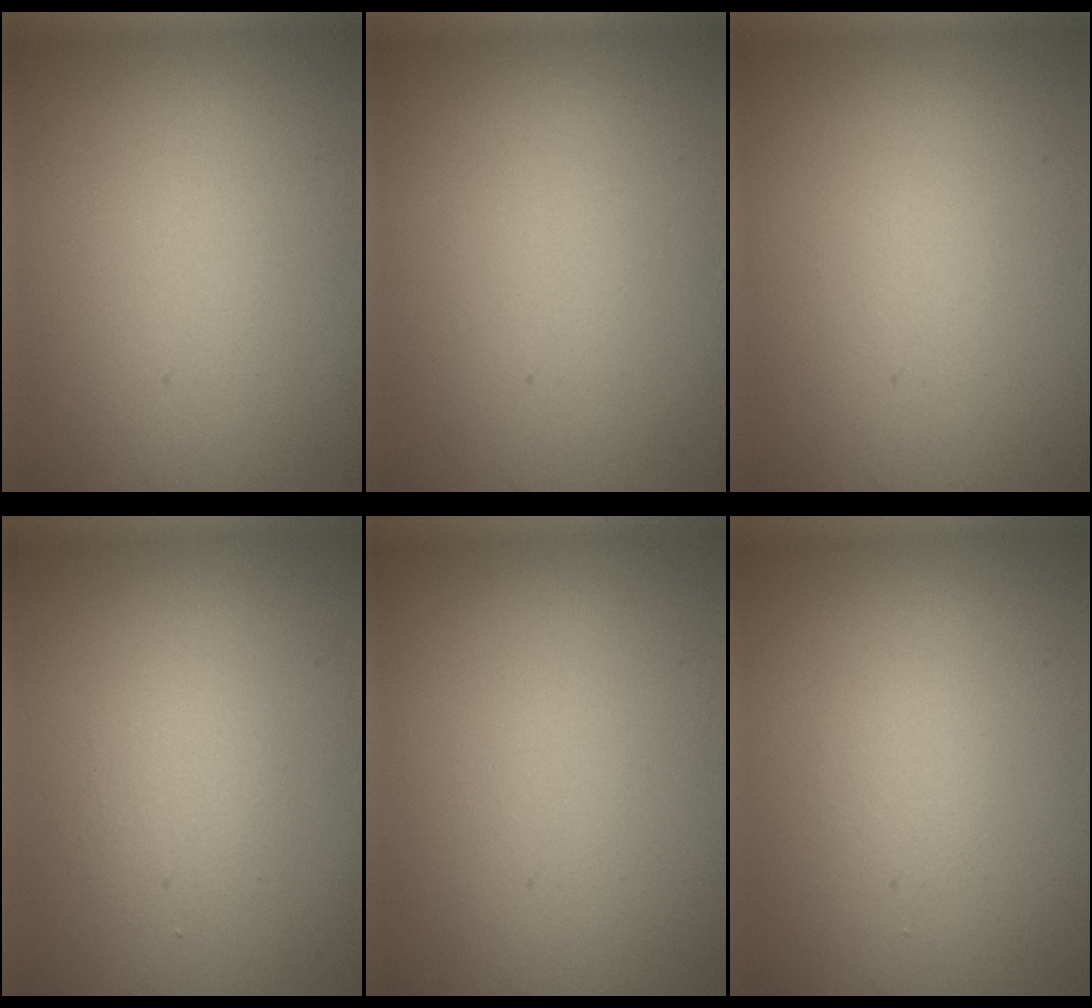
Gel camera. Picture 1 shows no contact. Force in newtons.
{"total": 0.0}
{"total": 0.0}
{"total": 1.8, "press": 1.8, "slide": 0.1}
{"total": 0.0}
{"total": 0.6, "press": 0.6, "slide": 0.0}